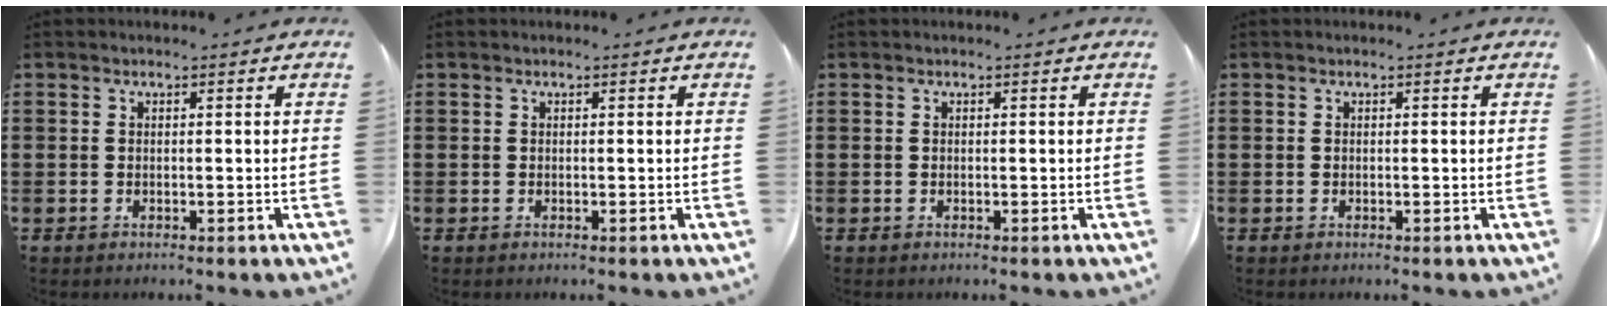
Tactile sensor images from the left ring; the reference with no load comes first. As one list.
[{"total": 0.0}, {"total": 0.0}, {"total": 0.0}]